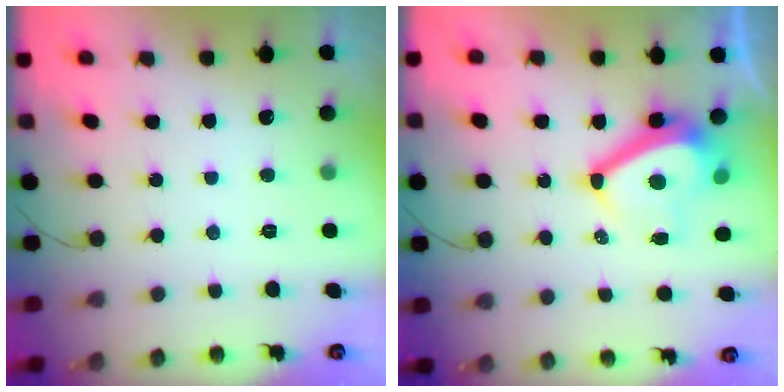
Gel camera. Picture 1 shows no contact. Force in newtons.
{"total": 10.4, "press": 9.9, "slide": 3.2}